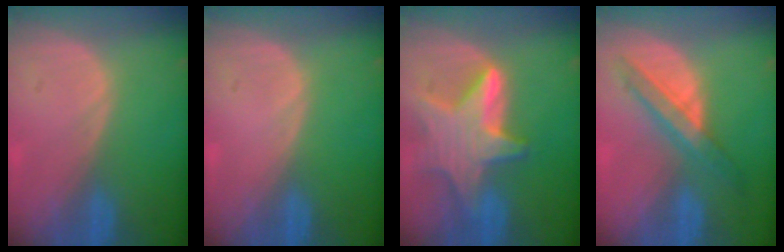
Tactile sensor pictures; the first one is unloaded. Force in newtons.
{"total": 0.0}
{"total": 9.1, "press": 9.1, "slide": 0.8}
{"total": 5.9, "press": 5.9, "slide": 0.4}